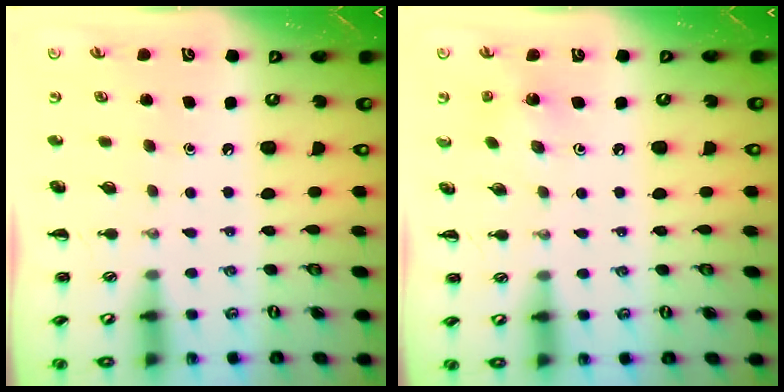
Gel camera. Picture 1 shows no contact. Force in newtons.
{"total": 1.9, "press": 1.9, "slide": 0.6}